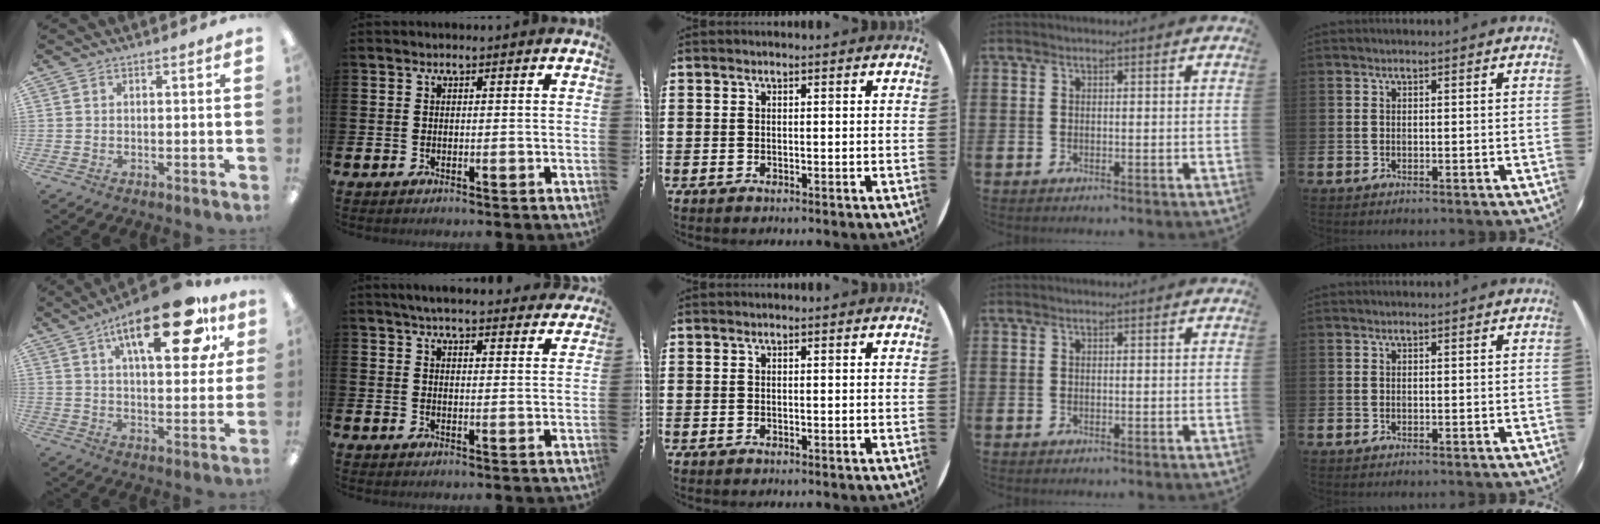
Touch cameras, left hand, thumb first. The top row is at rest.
{"thumb": {"total": 22.7, "force": [11.7, 8.9, 17.3], "torque": [-0.256, -0.042, 0.179]}, "index": {"total": 5.0, "force": [4.8, 0.6, 1.3], "torque": [-0.030, -0.025, 0.084]}}